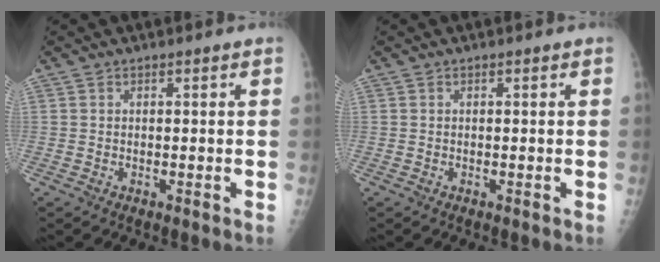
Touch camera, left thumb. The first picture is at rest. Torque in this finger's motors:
{"motor_torque": [0.00, 0.00, 0.00, 0.00, 0.00]}